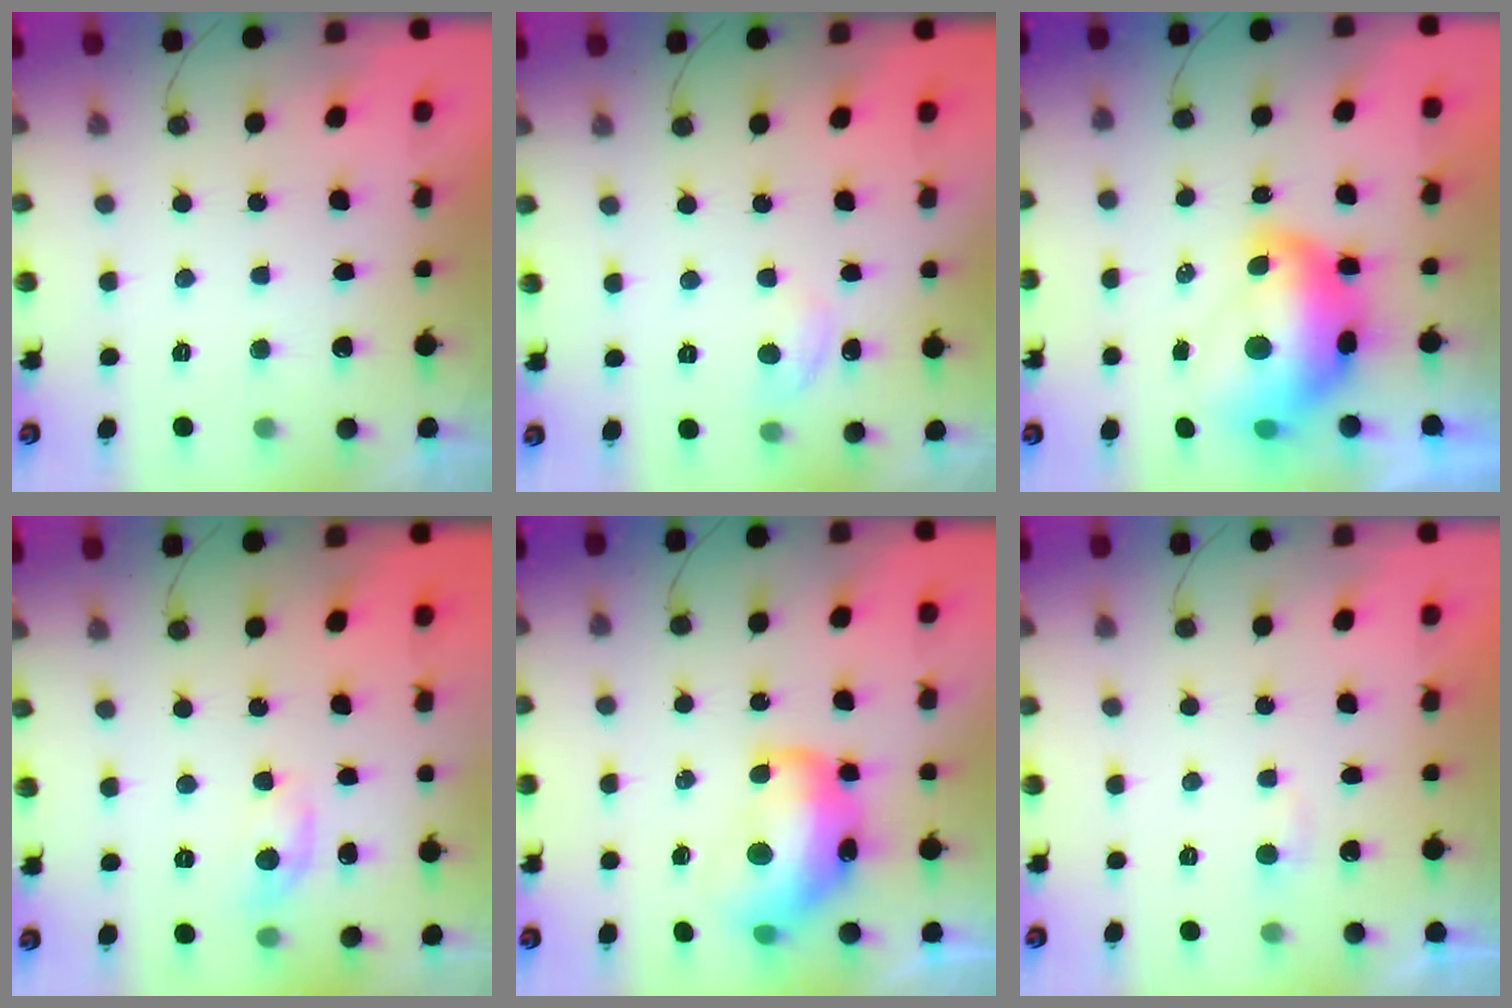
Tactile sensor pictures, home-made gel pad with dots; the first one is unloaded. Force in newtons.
{"total": 6.6, "press": 6.6, "slide": 0.8}
{"total": 15.1, "press": 15.1, "slide": 1.1}
{"total": 4.9, "press": 4.9, "slide": 0.3}
{"total": 14.1, "press": 14.0, "slide": 1.5}
{"total": 2.2, "press": 2.2, "slide": 0.2}